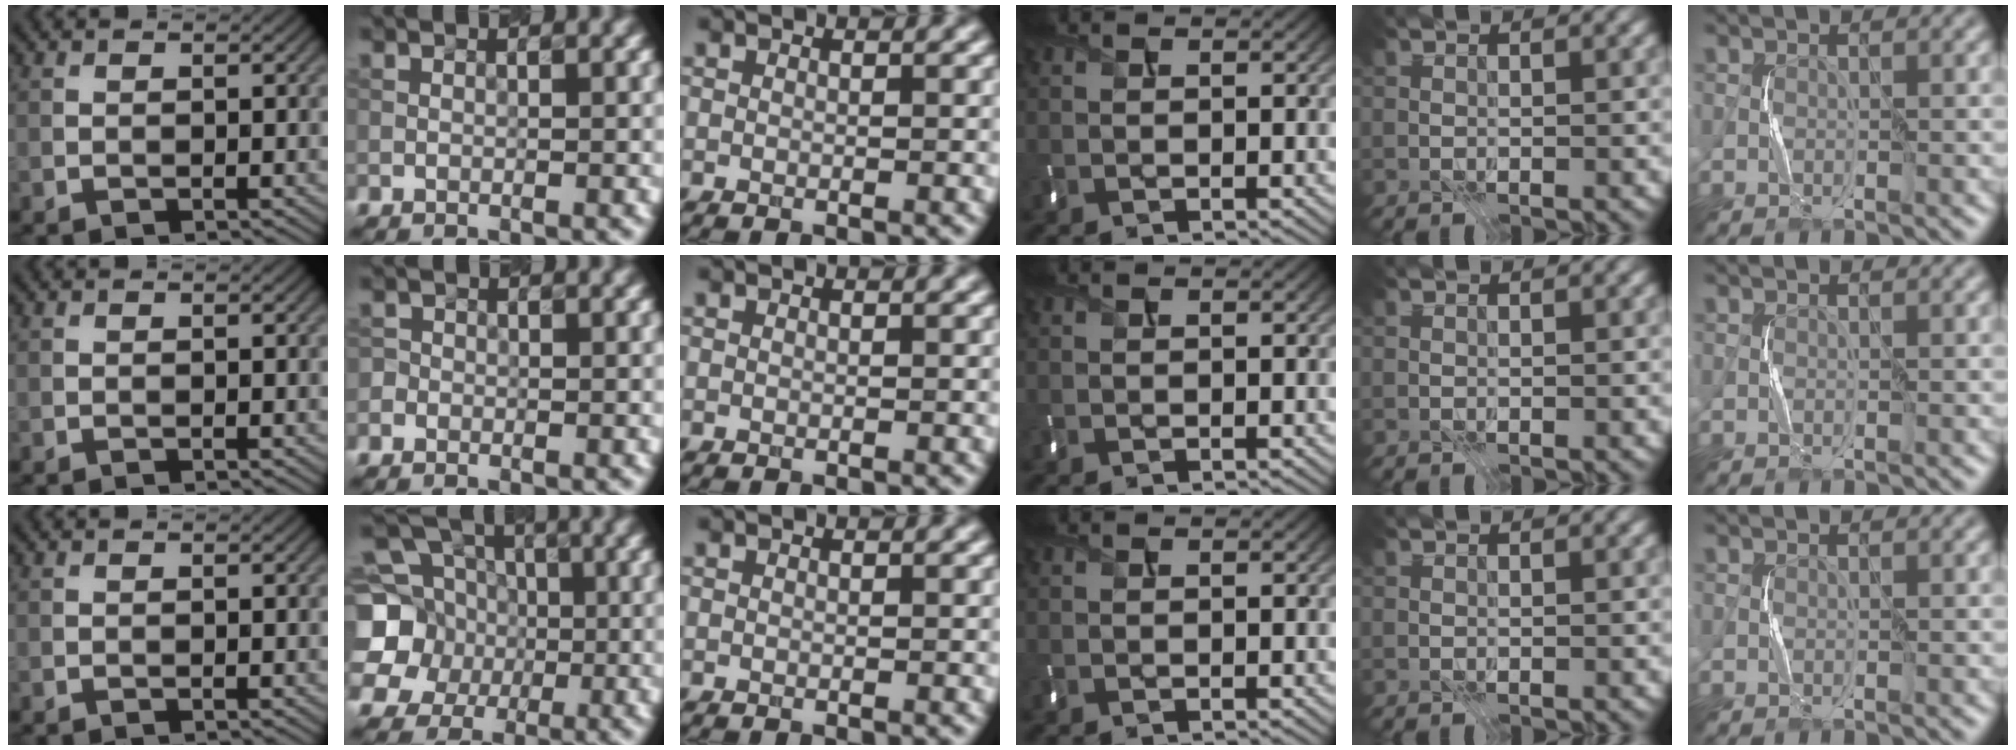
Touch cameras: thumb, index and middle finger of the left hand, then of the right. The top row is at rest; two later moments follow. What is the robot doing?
{"motion": "press", "object": "keyboard"}